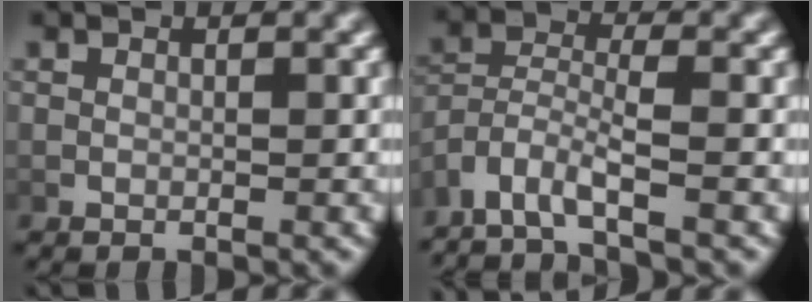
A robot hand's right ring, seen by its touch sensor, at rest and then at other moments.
{"total": 6.0, "force": [-3.6, 3.6, 3.3], "torque": [-0.085, -0.038, -0.051]}